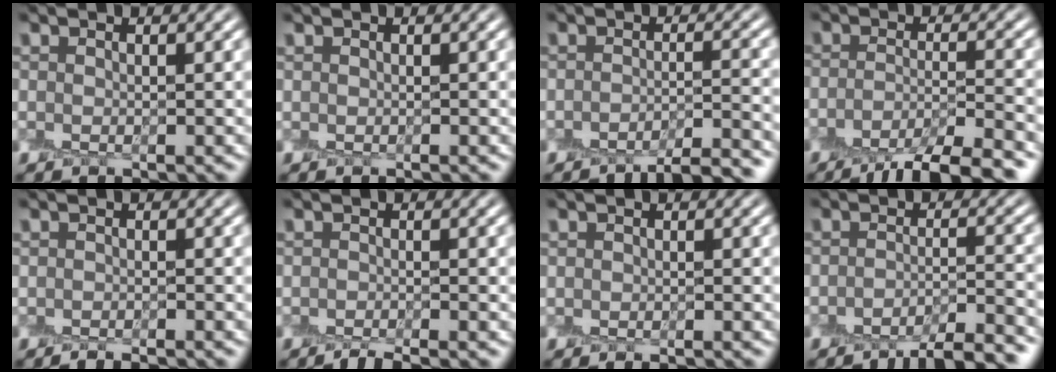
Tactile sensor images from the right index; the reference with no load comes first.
{"total": 0.0}
{"total": 5.3, "force": [-4.6, 0.8, 2.4], "torque": [-0.032, 0.000, -0.062]}
{"total": 6.5, "force": [-5.0, 1.3, 4.0], "torque": [-0.057, -0.003, -0.082]}
{"total": 1.3, "force": [-1.2, -0.3, 0.1], "torque": [0.005, -0.002, -0.017]}
{"total": 1.2, "force": [-1.1, -0.3, 0.4], "torque": [0.000, -0.001, -0.021]}
{"total": 0.6, "force": [-0.6, -0.1, 0.0], "torque": [0.004, -0.001, -0.007]}
{"total": 5.5, "force": [-4.5, 0.9, 3.0], "torque": [-0.041, 0.003, -0.065]}